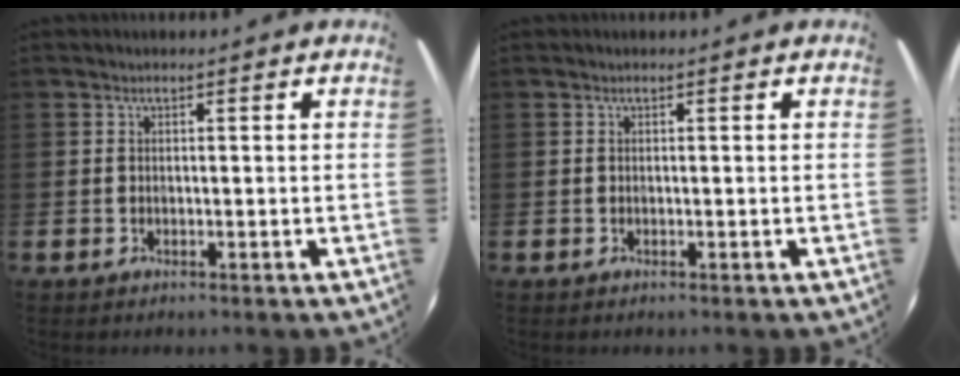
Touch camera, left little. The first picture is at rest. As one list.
[{"total": 0.0}]